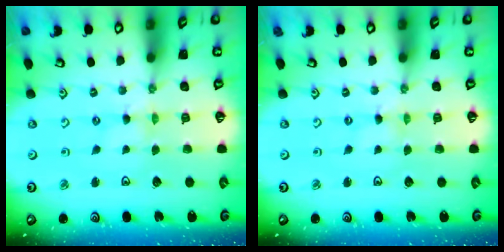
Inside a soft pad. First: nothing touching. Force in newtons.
{"total": 0.0}